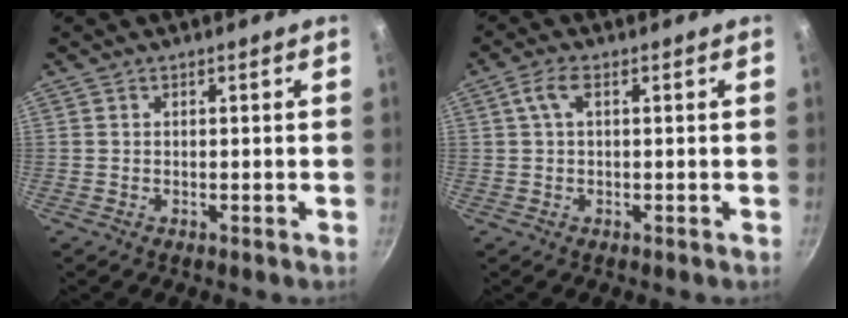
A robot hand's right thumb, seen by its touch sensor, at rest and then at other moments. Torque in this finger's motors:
{"motor_torque": [1.91, 3.10, 1.04, -0.69, 0.40]}